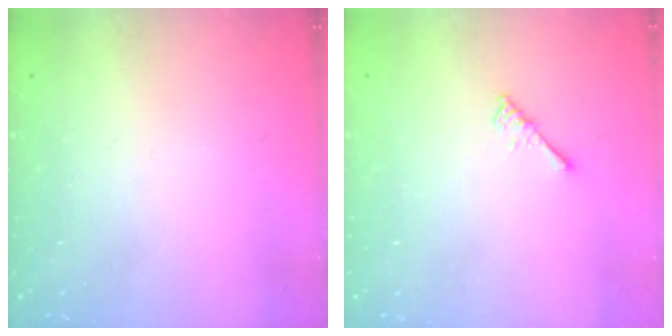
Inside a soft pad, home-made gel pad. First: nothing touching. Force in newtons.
{"total": 2.7, "press": 2.6, "slide": 0.5}